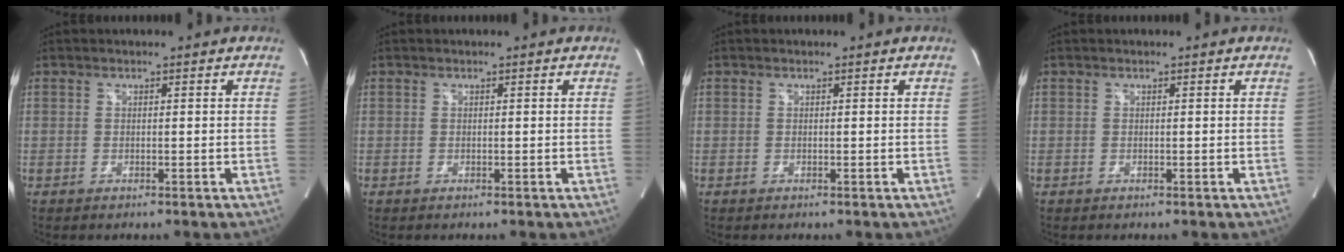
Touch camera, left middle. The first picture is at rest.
{"total": 0.0}
{"total": 0.0}
{"total": 0.0}